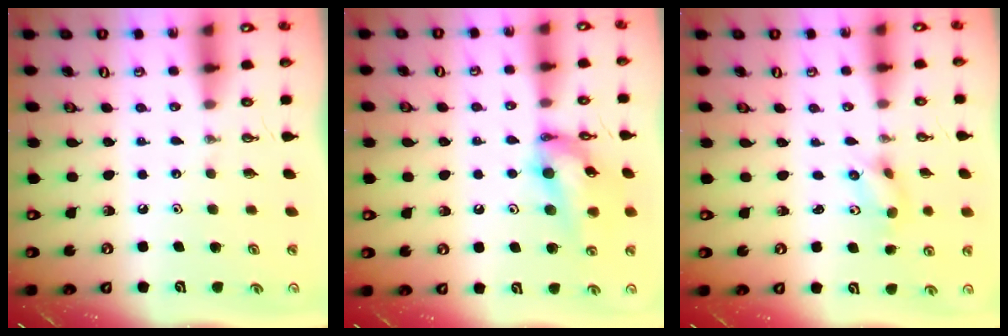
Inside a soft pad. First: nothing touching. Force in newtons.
{"total": 14.1, "press": 14.0, "slide": 1.3}
{"total": 2.6, "press": 2.4, "slide": 1.0}